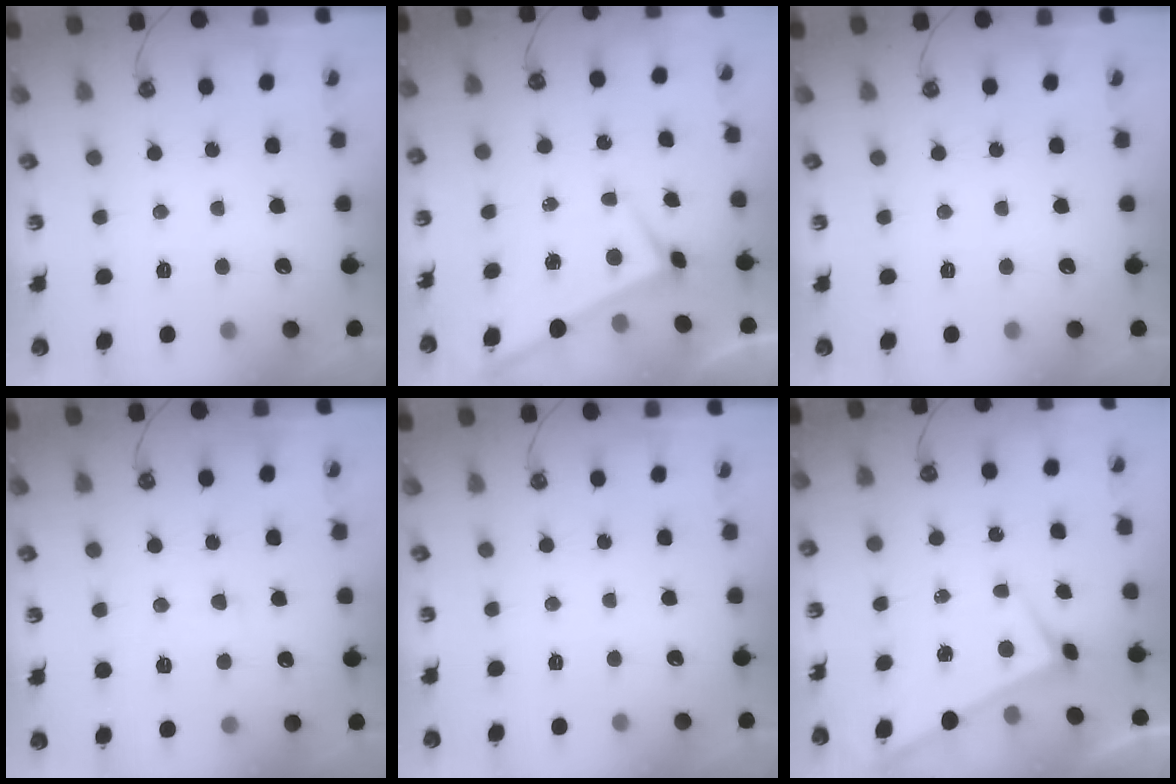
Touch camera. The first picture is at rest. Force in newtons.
{"total": 2.7, "press": 2.7, "slide": 0.4}
{"total": 0.0}
{"total": 2.1, "press": 2.1, "slide": 0.5}
{"total": 0.0}
{"total": 2.7, "press": 2.7, "slide": 0.3}